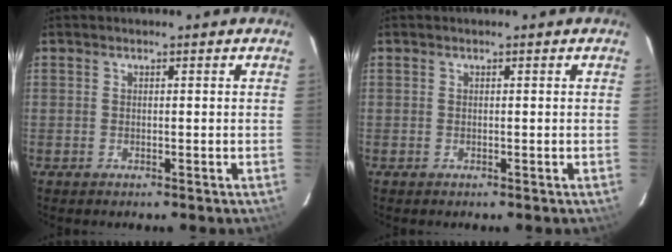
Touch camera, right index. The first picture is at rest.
{"total": 0.0}